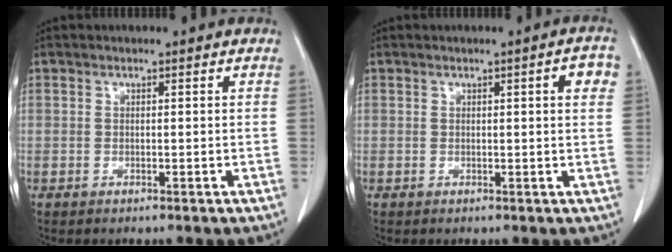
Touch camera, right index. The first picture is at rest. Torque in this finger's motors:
{"motor_torque": [0.06, 0.09, 0.01, 0.01]}